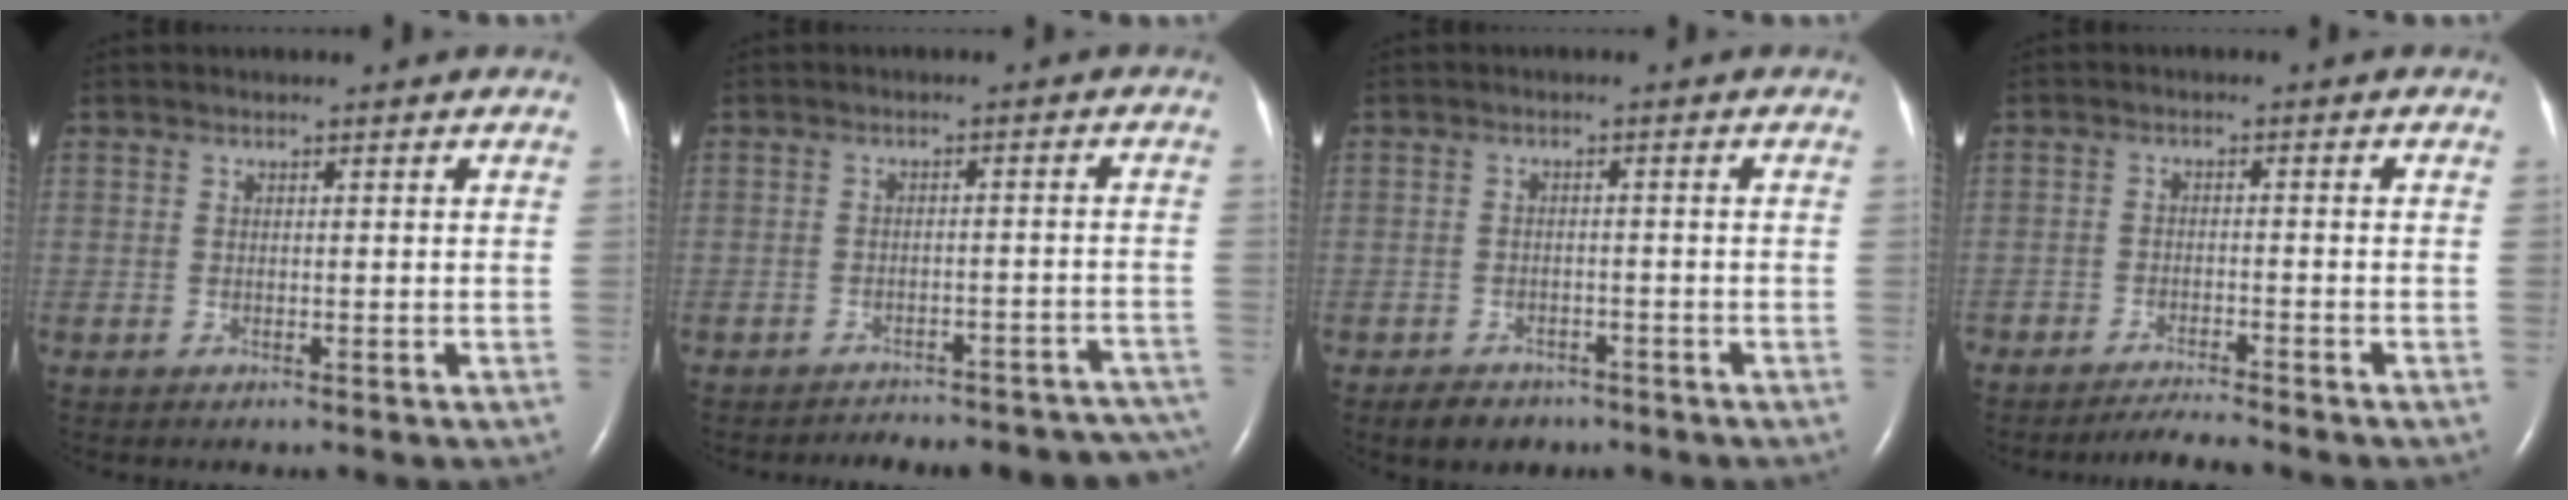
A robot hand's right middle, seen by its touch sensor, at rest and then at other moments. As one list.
[{"total": 17.2, "force": [-15.7, 5.2, 4.5], "torque": [-0.037, 0.020, -0.172]}, {"total": 4.1, "force": [-3.1, 2.5, 1.1], "torque": [-0.025, 0.002, -0.041]}, {"total": 3.5, "force": [-3.4, -0.3, 0.8], "torque": [-0.018, -0.016, -0.058]}]